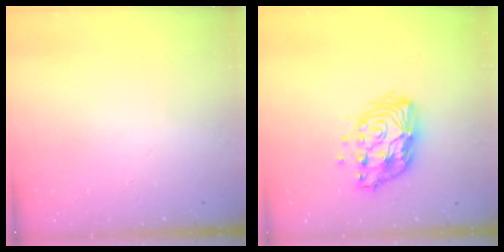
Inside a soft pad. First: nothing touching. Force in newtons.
{"total": 12.4, "press": 12.3, "slide": 1.1}